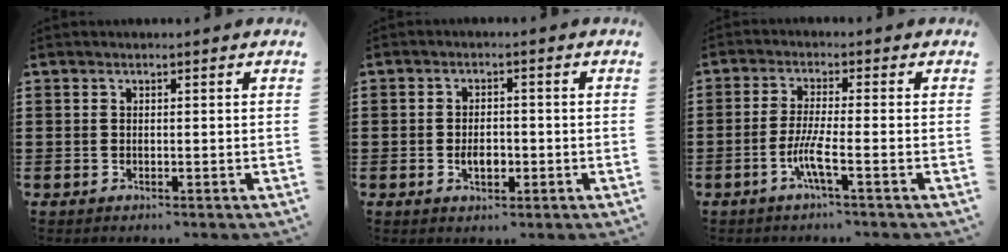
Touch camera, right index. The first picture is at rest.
{"total": 3.2, "force": [-0.9, 1.8, 2.6], "torque": [-0.048, 0.003, -0.017]}
{"total": 5.0, "force": [-2.2, 0.1, 4.6], "torque": [-0.098, -0.015, -0.045]}